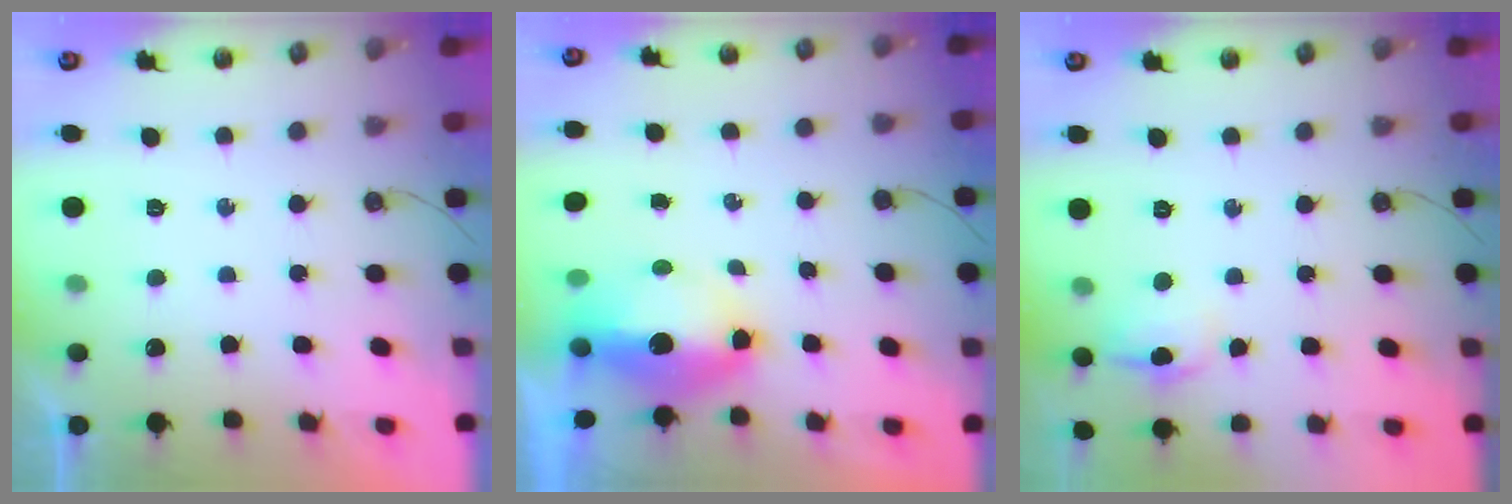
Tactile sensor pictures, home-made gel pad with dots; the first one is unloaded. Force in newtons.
{"total": 8.9, "press": 8.9, "slide": 0.8}
{"total": 7.3, "press": 7.2, "slide": 1.3}